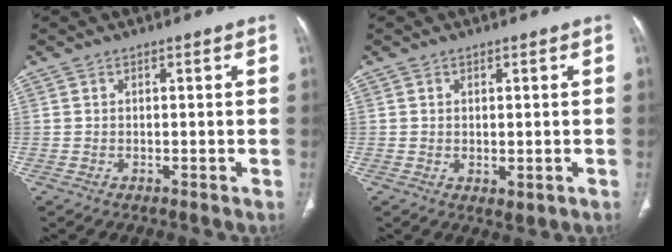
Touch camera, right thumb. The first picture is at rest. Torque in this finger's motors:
{"motor_torque": [-0.23, 0.24, -0.31, 0.12, 0.00]}